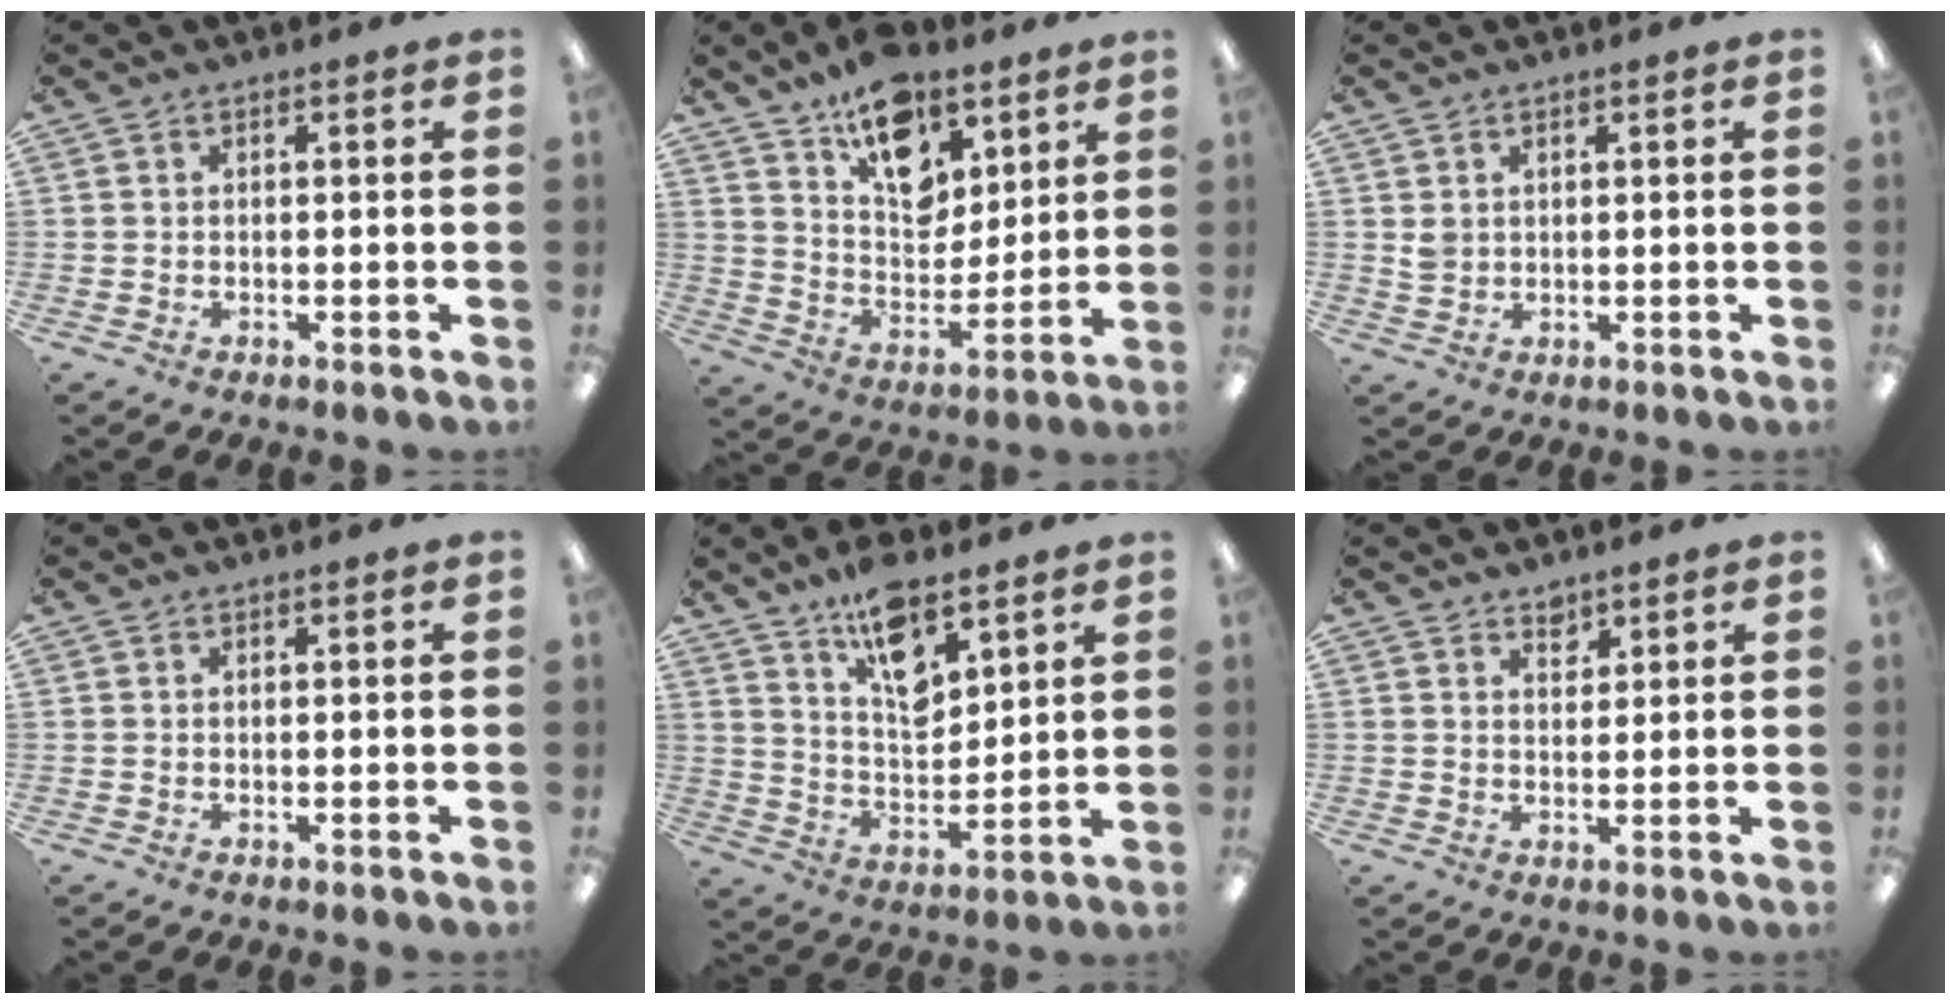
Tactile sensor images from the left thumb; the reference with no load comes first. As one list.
[{"total": 15.5, "force": [10.6, 8.9, 7.0], "torque": [-0.103, -0.063, 0.191]}, {"total": 2.3, "force": [1.0, 1.8, 0.9], "torque": [-0.020, 0.002, 0.019]}, {"total": 0.0}, {"total": 12.5, "force": [8.9, 5.2, 7.0], "torque": [-0.112, -0.048, 0.158]}, {"total": 2.6, "force": [2.3, 1.2, 0.5], "torque": [0.003, -0.016, 0.040]}]